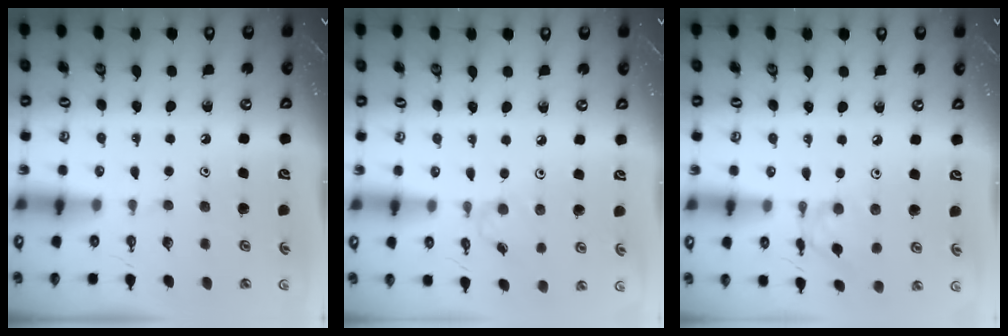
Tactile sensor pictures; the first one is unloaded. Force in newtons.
{"total": 1.9, "press": 1.9, "slide": 0.4}
{"total": 3.7, "press": 3.7, "slide": 0.3}